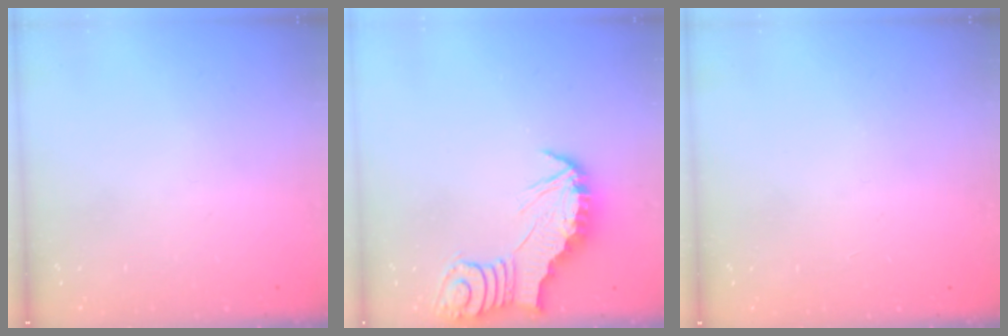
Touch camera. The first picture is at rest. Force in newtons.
{"total": 2.8, "press": 2.8, "slide": 0.3}
{"total": 1.6, "press": 1.6, "slide": 0.1}